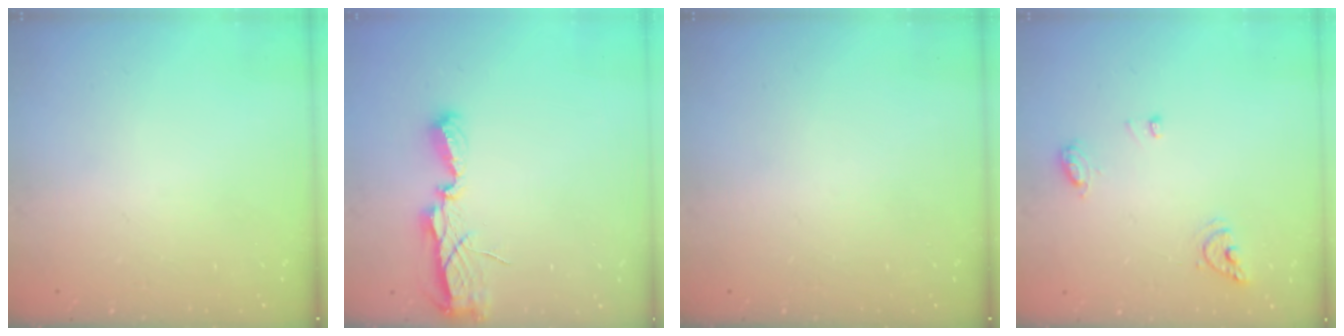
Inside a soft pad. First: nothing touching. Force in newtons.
{"total": 7.1, "press": 7.1, "slide": 0.5}
{"total": 0.0}
{"total": 7.4, "press": 7.3, "slide": 0.9}